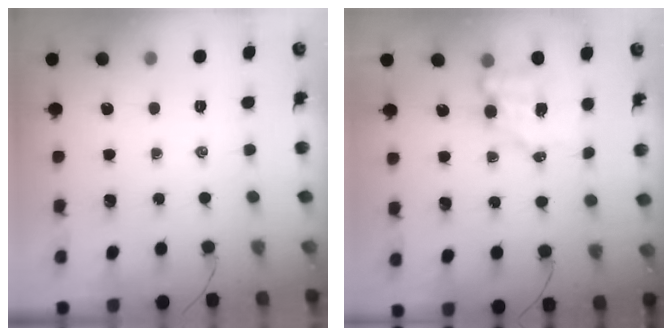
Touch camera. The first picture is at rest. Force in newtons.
{"total": 6.2, "press": 6.2, "slide": 0.7}